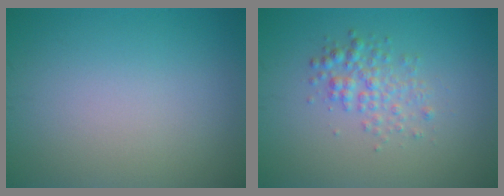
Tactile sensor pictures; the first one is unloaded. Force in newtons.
{"total": 2.5, "press": 2.5, "slide": 0.0}